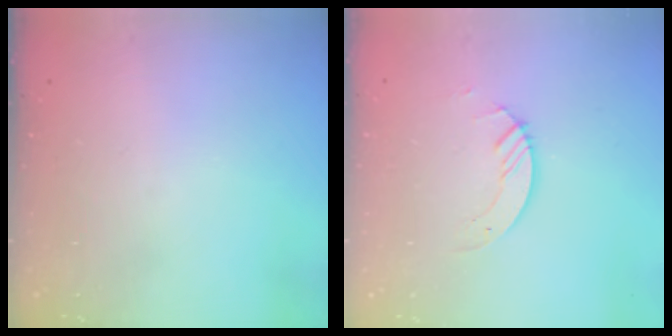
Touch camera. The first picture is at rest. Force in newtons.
{"total": 3.0, "press": 3.0, "slide": 0.2}